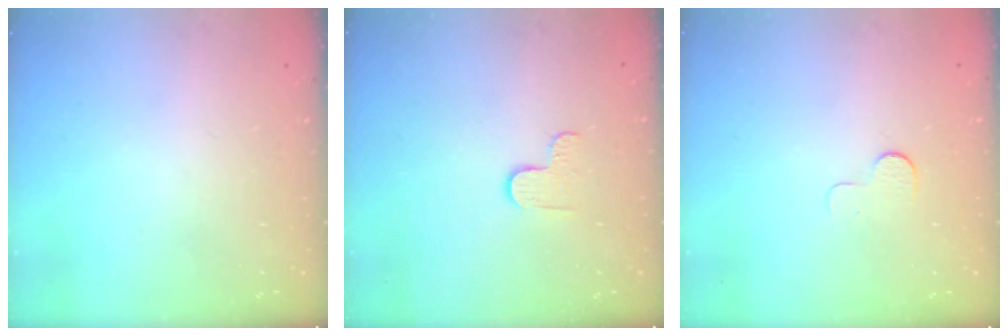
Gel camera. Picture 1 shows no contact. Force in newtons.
{"total": 2.9, "press": 2.9, "slide": 0.3}
{"total": 3.9, "press": 3.9, "slide": 0.3}